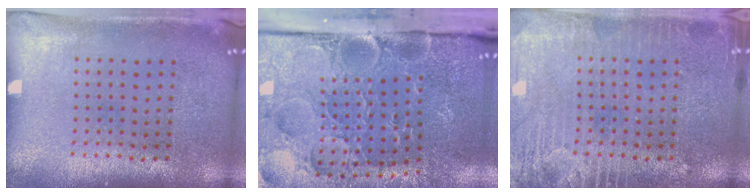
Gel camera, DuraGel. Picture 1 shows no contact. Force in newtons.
{"total": 5.2, "press": 4.1, "slide": 3.2}
{"total": 3.9, "press": 3.9, "slide": 0.5}